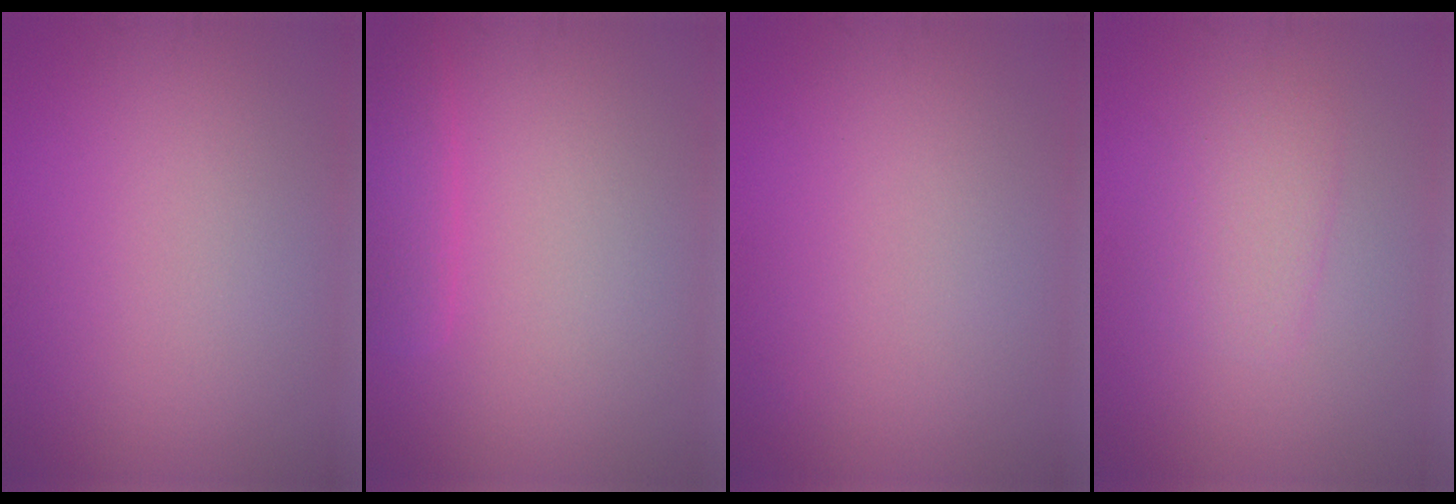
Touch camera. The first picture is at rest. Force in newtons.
{"total": 2.2, "press": 2.2, "slide": 0.1}
{"total": 0.0}
{"total": 2.4, "press": 2.4, "slide": 0.1}